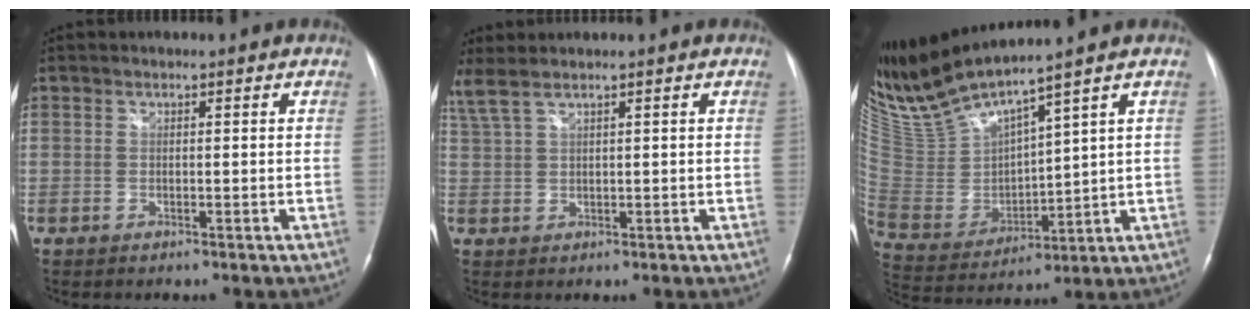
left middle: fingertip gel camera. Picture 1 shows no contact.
{"total": 3.6, "force": [2.9, -0.1, 2.1], "torque": [-0.065, 0.023, 0.072]}
{"total": 14.1, "force": [12.5, -0.8, 6.4], "torque": [-0.145, -0.012, 0.262]}